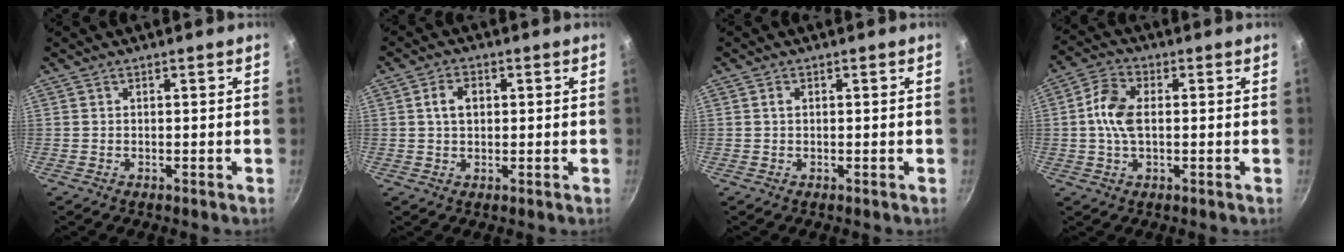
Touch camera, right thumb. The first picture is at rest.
{"total": 4.2, "force": [0.7, 2.9, 2.9], "torque": [-0.038, 0.006, 0.009]}
{"total": 0.8, "force": [0.2, 0.5, 0.5], "torque": [-0.009, 0.003, 0.003]}
{"total": 7.6, "force": [0.4, 4.4, 6.2], "torque": [-0.123, 0.018, -0.001]}